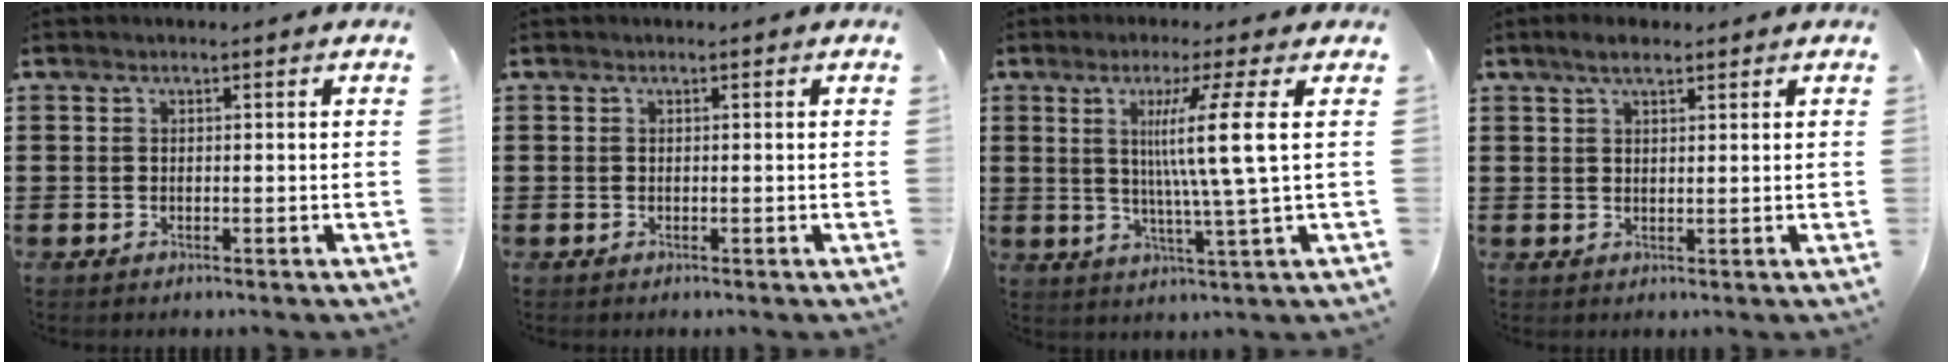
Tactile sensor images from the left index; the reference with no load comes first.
{"total": 0.0}
{"total": 10.0, "force": [2.2, -1.0, 9.7], "torque": [-0.187, 0.001, 0.025]}
{"total": 3.1, "force": [2.0, 1.0, 2.1], "torque": [-0.045, 0.005, 0.036]}